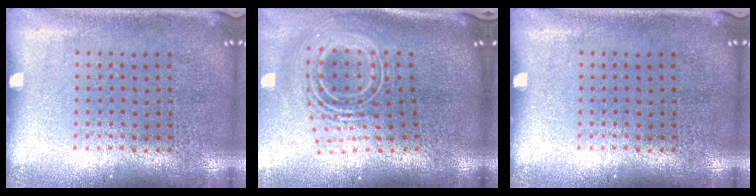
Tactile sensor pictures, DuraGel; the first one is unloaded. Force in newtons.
{"total": 2.8, "press": 1.9, "slide": 2.0}
{"total": 0.0}